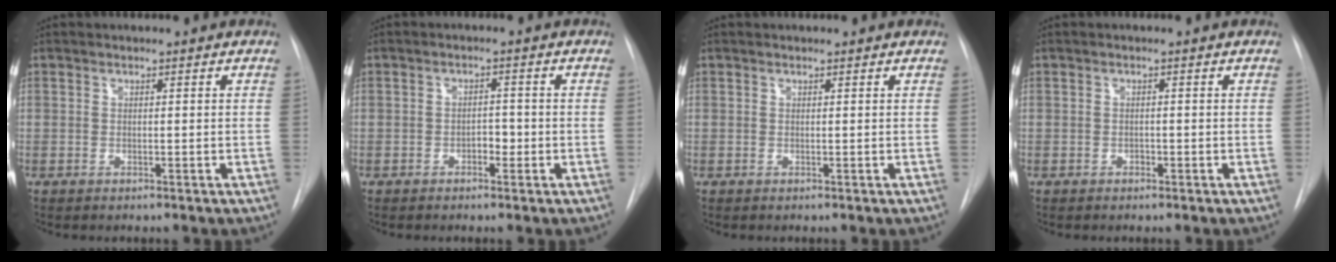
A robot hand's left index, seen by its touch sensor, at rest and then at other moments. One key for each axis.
{"total": 2.0, "fx": -0.9, "fy": 1.1, "fz": 1.4, "tx": -0.016, "ty": 0.007, "tz": -0.012}
{"total": 0.7, "fx": 0.7, "fy": 0.2, "fz": 0.1, "tx": -0.007, "ty": 0.007, "tz": 0.009}
{"total": 0.5, "fx": -0.3, "fy": 0.4, "fz": 0.2, "tx": -0.007, "ty": 0.001, "tz": -0.005}